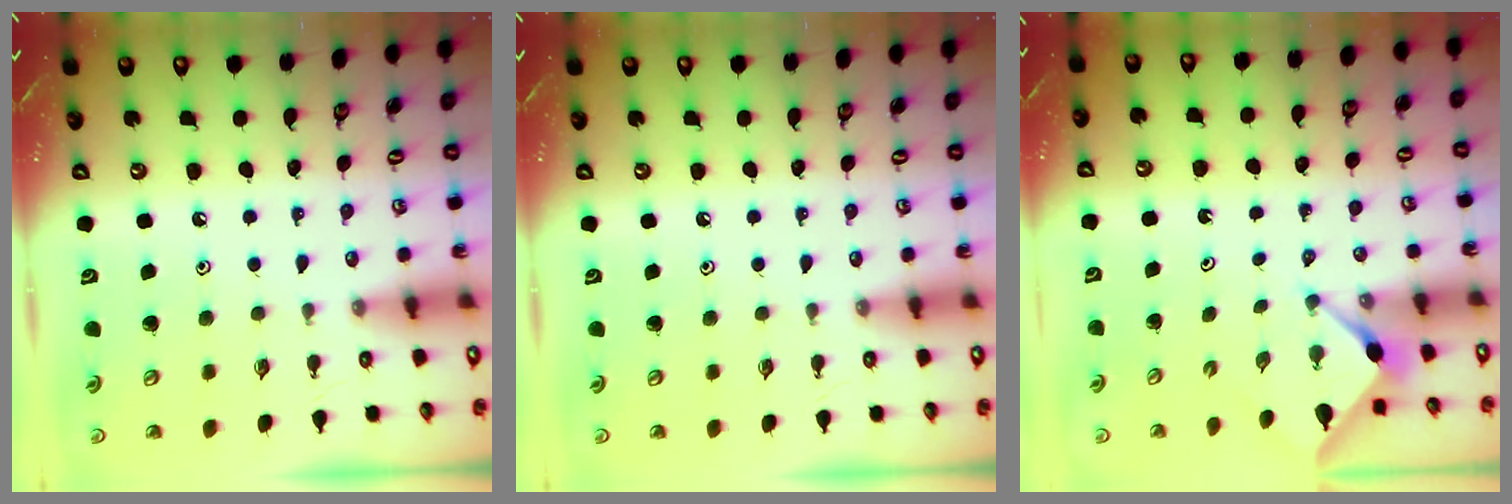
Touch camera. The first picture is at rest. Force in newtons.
{"total": 0.0}
{"total": 3.0, "press": 3.0, "slide": 0.3}